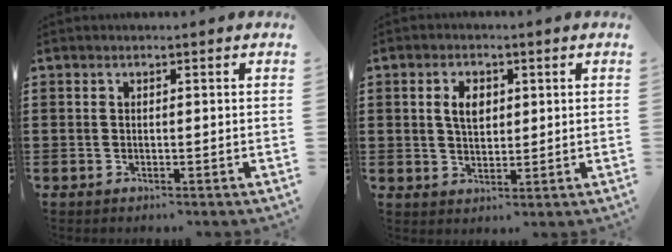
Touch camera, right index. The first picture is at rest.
{"total": 3.9, "force": [0.9, 2.3, 3.0], "torque": [-0.058, 0.008, 0.013]}